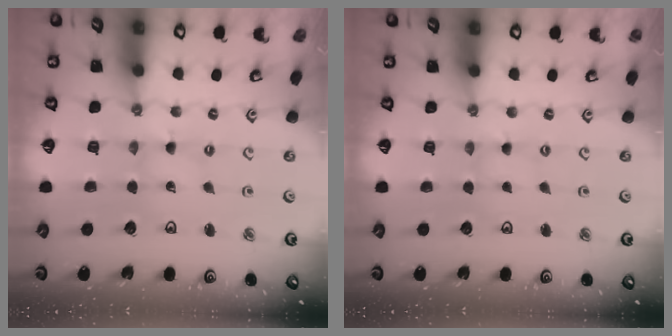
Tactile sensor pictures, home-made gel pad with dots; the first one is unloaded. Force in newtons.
{"total": 0.0}